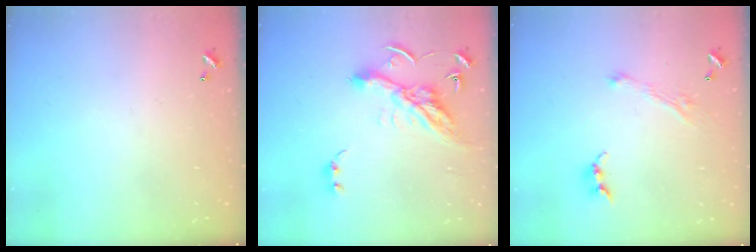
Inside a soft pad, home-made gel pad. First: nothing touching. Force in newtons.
{"total": 14.1, "press": 14.0, "slide": 1.1}
{"total": 2.7, "press": 2.7, "slide": 0.4}